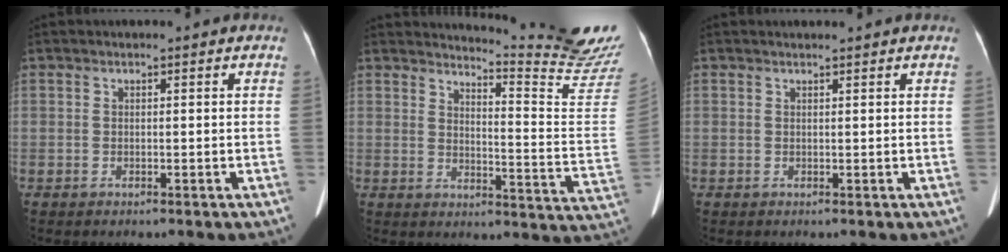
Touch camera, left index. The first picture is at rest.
{"total": 16.1, "force": [15.5, -3.2, 2.7], "torque": [-0.048, -0.152, 0.177]}
{"total": 2.1, "force": [2.0, 0.2, 0.7], "torque": [-0.012, 0.012, 0.025]}